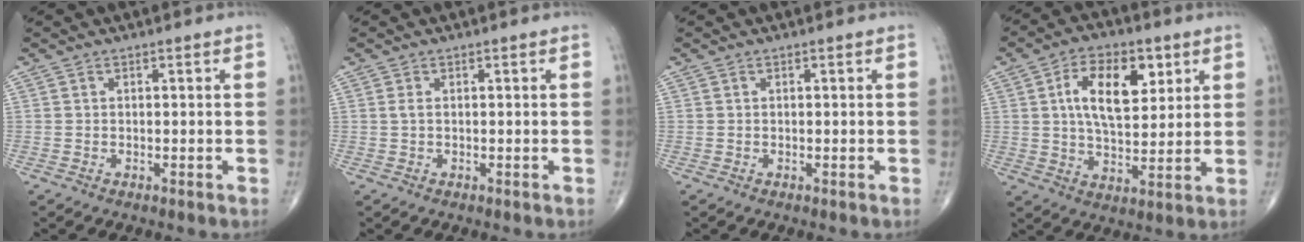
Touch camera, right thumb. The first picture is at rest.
{"total": 0.8, "force": [0.1, 0.3, 0.7], "torque": [-0.018, 0.001, 0.001]}
{"total": 0.0}
{"total": 13.0, "force": [4.2, 6.9, 10.2], "torque": [-0.143, -0.015, 0.071]}